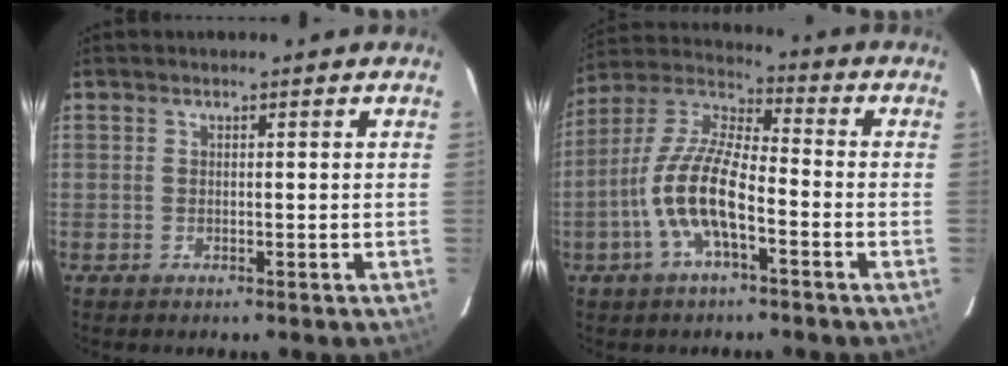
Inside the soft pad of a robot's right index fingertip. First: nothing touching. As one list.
[{"total": 12.7, "force": [-4.6, 3.9, 11.1], "torque": [-0.234, 0.003, -0.093]}]